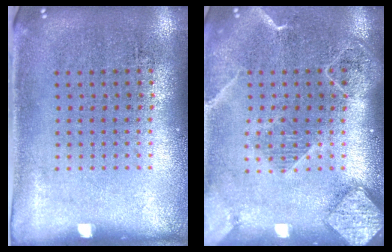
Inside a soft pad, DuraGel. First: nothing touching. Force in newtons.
{"total": 2.1, "press": 1.9, "slide": 0.9}